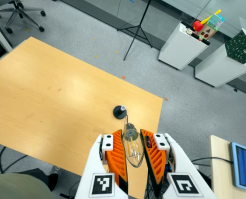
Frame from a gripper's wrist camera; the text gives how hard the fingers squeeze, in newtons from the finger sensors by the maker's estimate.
{"total": 20.2, "left": 22.1, "right": 18.4}